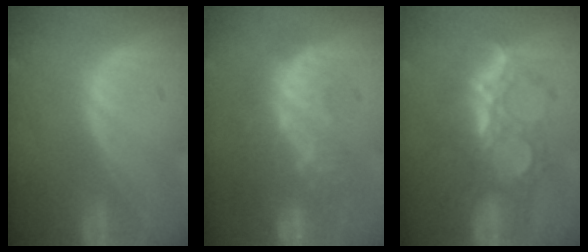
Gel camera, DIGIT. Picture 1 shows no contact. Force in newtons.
{"total": 9.0, "press": 8.2, "slide": 3.8}
{"total": 8.9, "press": 8.2, "slide": 3.6}